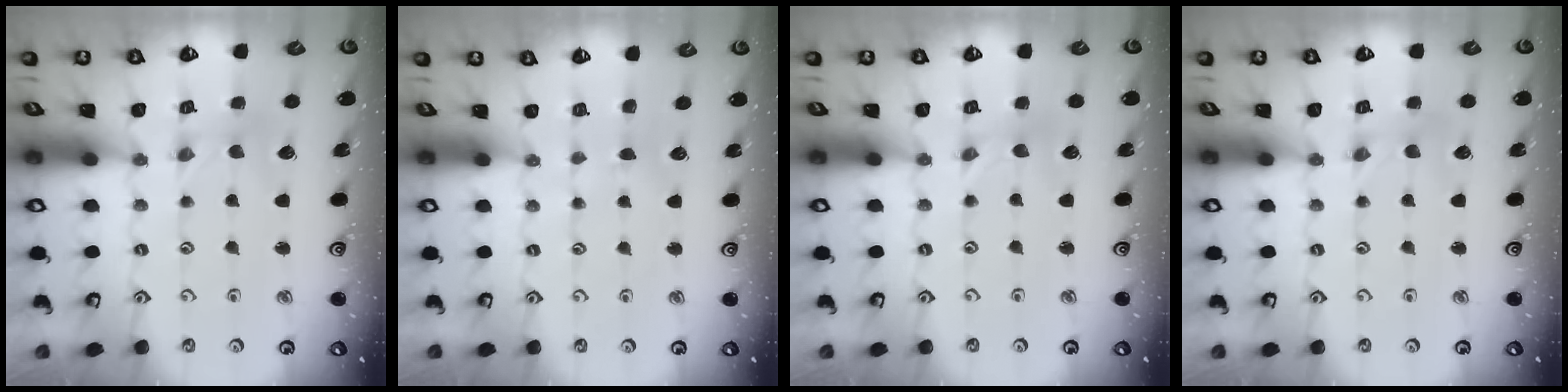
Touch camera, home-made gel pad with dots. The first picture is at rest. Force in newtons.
{"total": 1.7, "press": 1.7, "slide": 0.2}
{"total": 0.0}
{"total": 0.0}